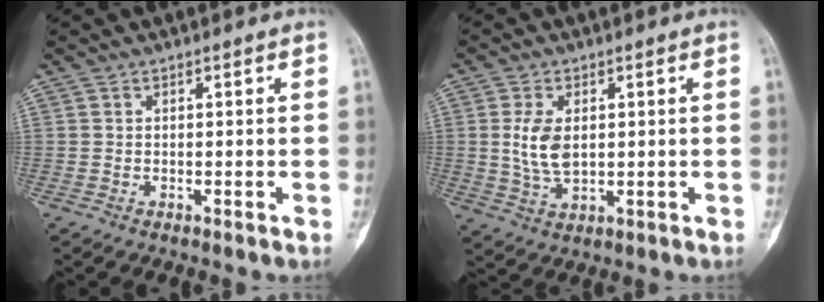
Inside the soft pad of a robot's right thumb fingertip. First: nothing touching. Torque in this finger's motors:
{"motor_torque": [1.27, 0.85, 0.63, -0.72, 0.27]}